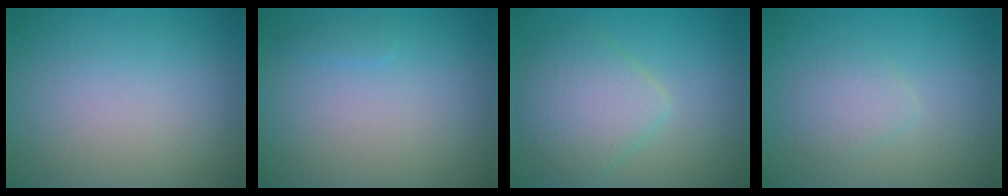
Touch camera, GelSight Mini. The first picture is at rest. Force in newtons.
{"total": 0.6, "press": 0.6, "slide": 0.0}
{"total": 4.5, "press": 4.5, "slide": 0.1}
{"total": 1.8, "press": 1.8, "slide": 0.1}